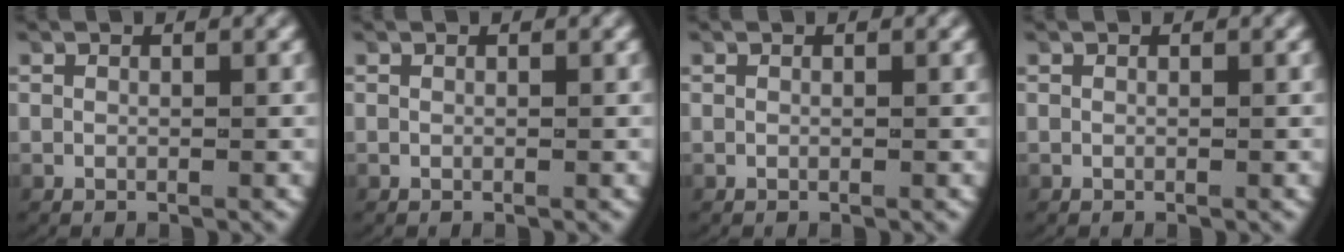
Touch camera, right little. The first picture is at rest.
{"total": 0.0}
{"total": 0.0}
{"total": 0.0}